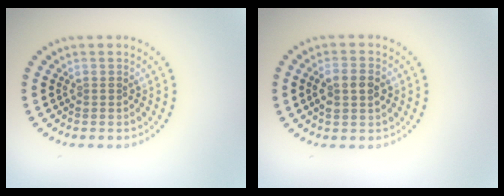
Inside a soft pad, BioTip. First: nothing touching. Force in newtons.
{"total": 2.6, "press": 2.6, "slide": 0.4}